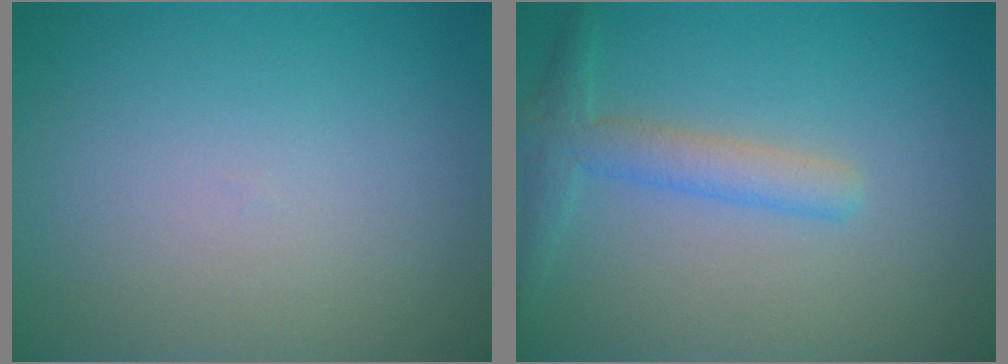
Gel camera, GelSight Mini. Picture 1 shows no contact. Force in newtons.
{"total": 2.8, "press": 2.8, "slide": 0.1}